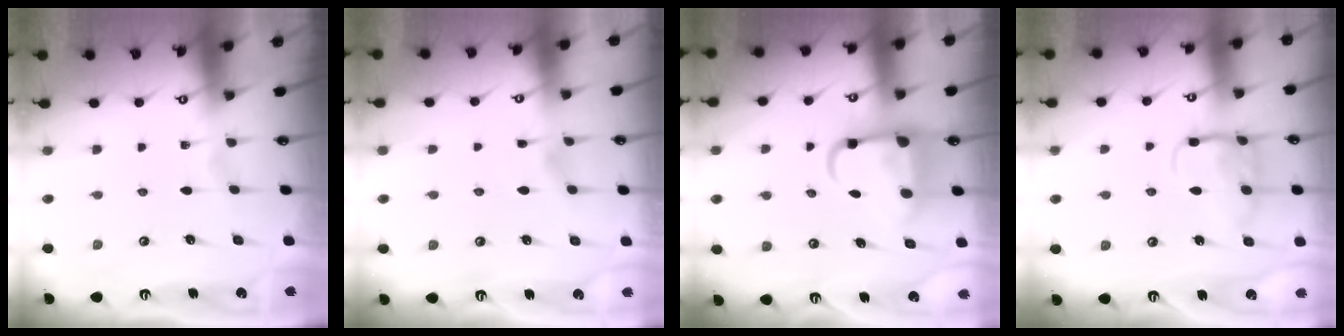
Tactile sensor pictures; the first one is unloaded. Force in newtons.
{"total": 2.1, "press": 2.1, "slide": 0.3}
{"total": 8.8, "press": 8.6, "slide": 1.6}
{"total": 13.5, "press": 13.4, "slide": 1.1}